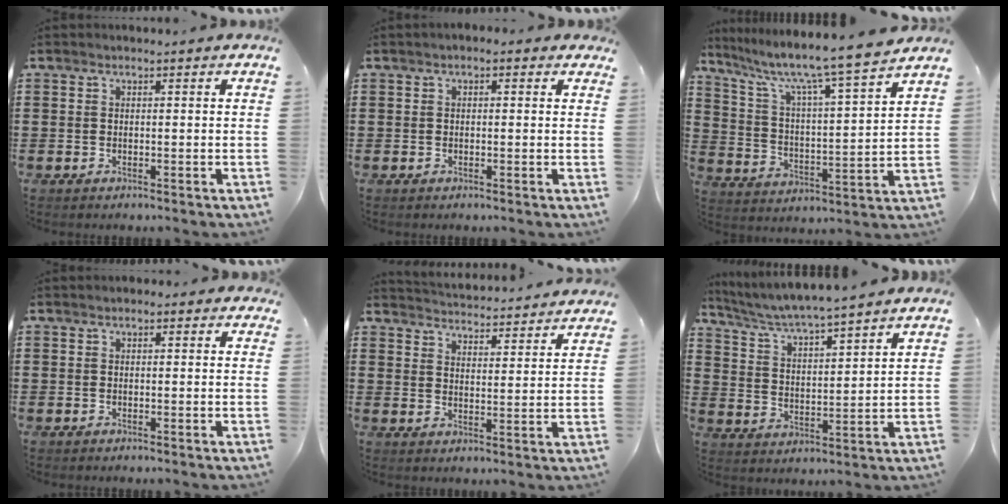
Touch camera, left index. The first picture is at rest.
{"total": 1.0, "force": [0.2, 0.7, 0.7], "torque": [-0.016, 0.007, 0.002]}
{"total": 7.6, "force": [6.6, -0.6, 3.9], "torque": [-0.104, -0.051, 0.099]}
{"total": 0.8, "force": [0.4, 0.5, 0.5], "torque": [-0.009, 0.007, 0.006]}
{"total": 3.9, "force": [3.9, -0.4, -0.1], "torque": [-0.016, -0.032, 0.064]}
{"total": 4.6, "force": [4.4, -0.4, 1.5], "torque": [-0.050, -0.032, 0.069]}